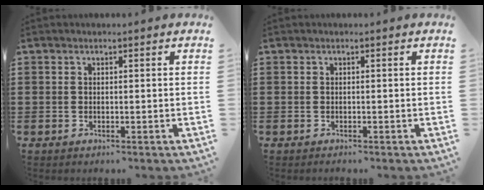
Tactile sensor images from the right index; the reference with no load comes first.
{"total": 0.0}